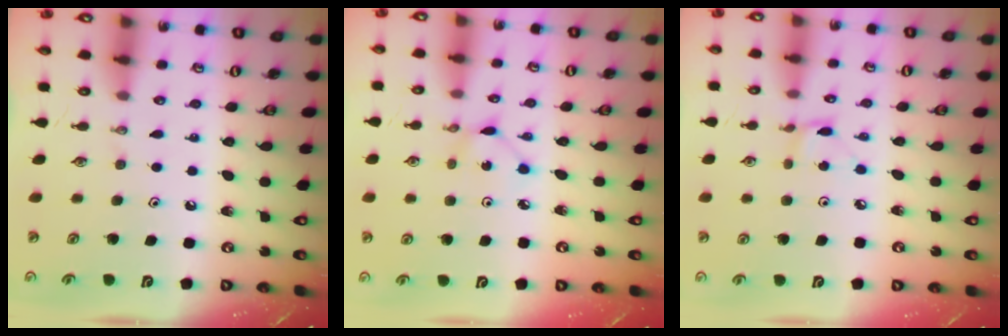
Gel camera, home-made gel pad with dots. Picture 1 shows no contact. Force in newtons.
{"total": 1.3, "press": 1.3, "slide": 0.0}
{"total": 2.0, "press": 2.0, "slide": 0.2}